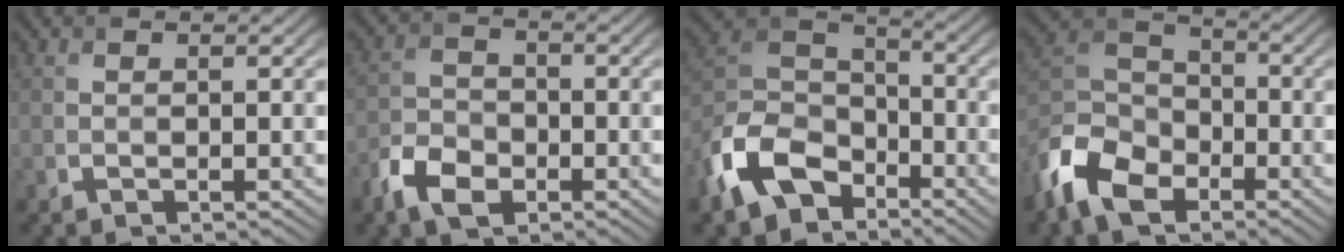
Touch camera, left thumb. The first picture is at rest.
{"total": 5.6, "force": [-3.2, 3.5, 3.0], "torque": [-0.067, -0.004, -0.074]}
{"total": 11.5, "force": [-6.8, 7.0, 6.2], "torque": [-0.143, -0.012, -0.156]}
{"total": 10.3, "force": [-6.3, 6.2, 5.4], "torque": [-0.134, -0.018, -0.148]}